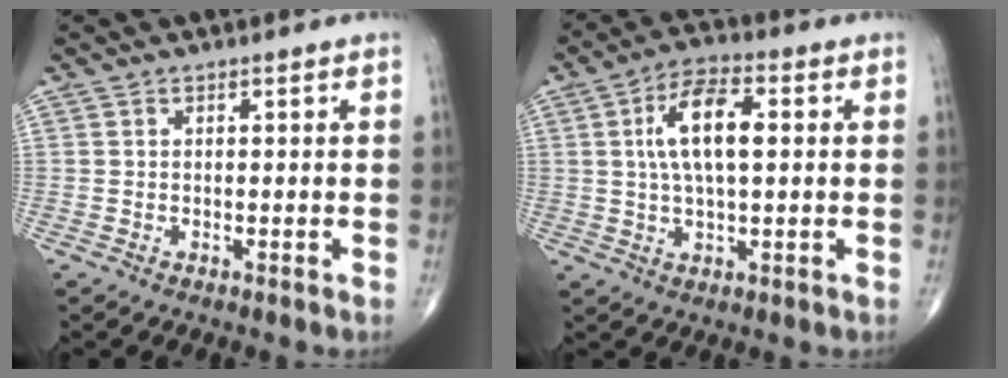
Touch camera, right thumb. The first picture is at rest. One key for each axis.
{"total": 10.7, "fx": 1.7, "fy": 4.6, "fz": 9.6, "tx": -0.172, "ty": 0.014, "tz": 0.025}